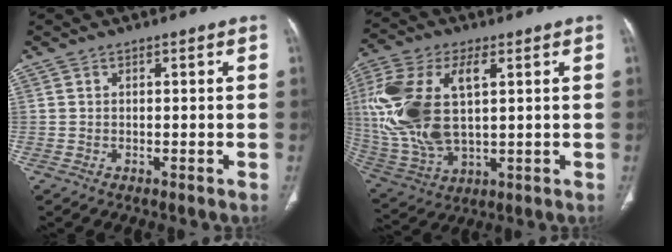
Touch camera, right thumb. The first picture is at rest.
{"total": 20.1, "force": [3.4, 10.4, 16.9], "torque": [-0.383, -0.004, 0.069]}